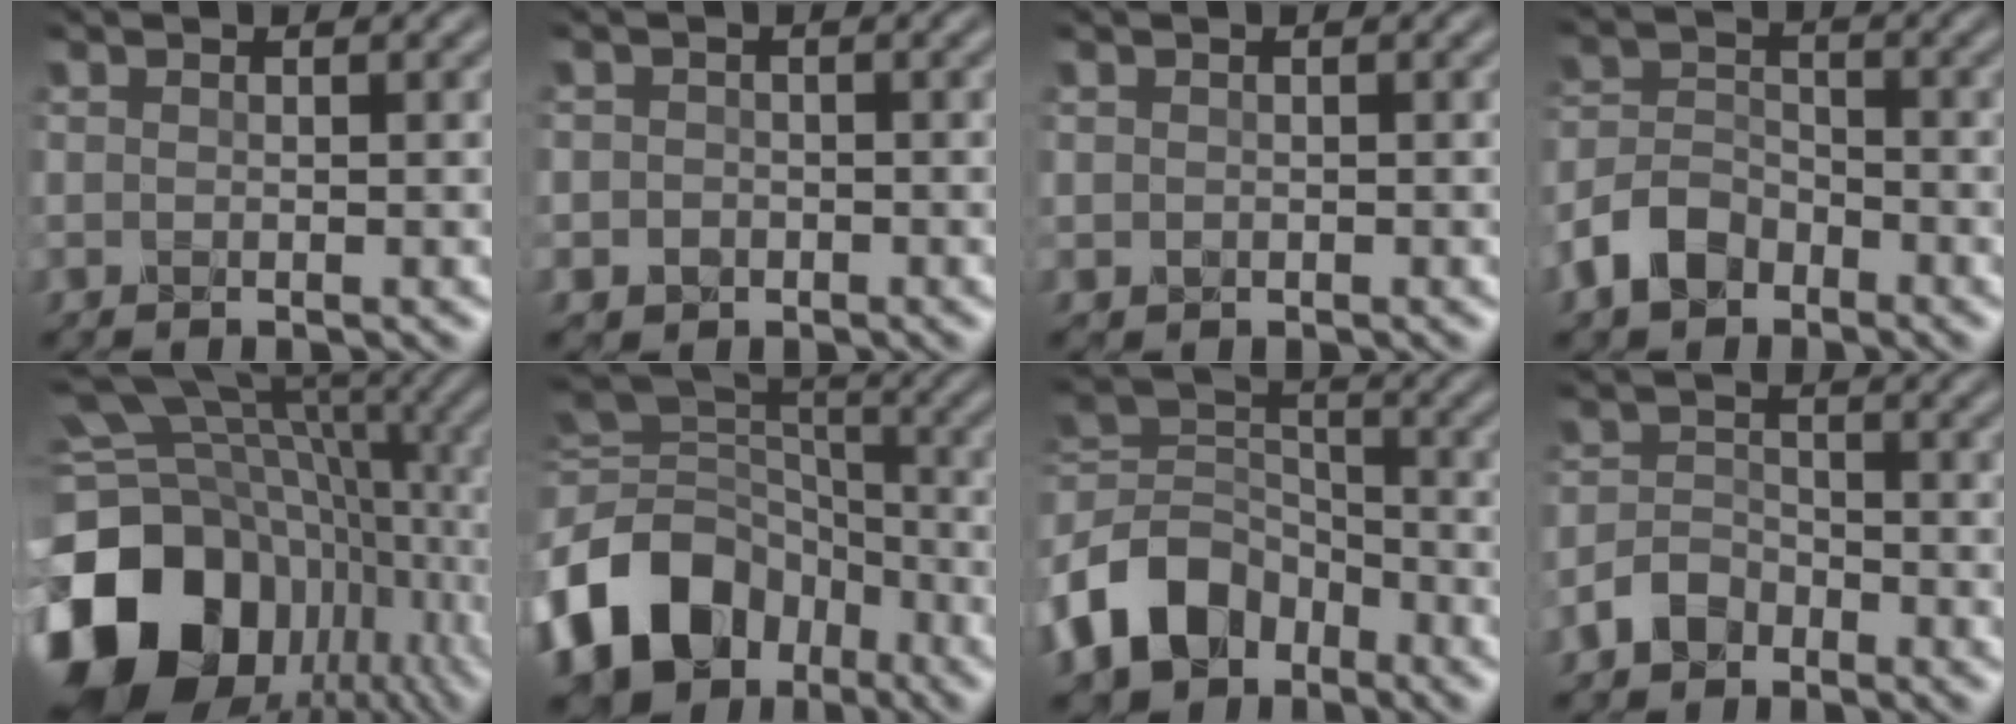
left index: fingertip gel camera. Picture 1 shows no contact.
{"total": 1.6, "force": [-0.5, 1.5, 0.3], "torque": [0.012, -0.001, -0.011]}
{"total": 0.6, "force": [0.0, 0.6, 0.1], "torque": [0.003, -0.004, -0.001]}
{"total": 4.2, "force": [-2.7, 2.6, 1.8], "torque": [-0.035, 0.002, -0.064]}
{"total": 19.0, "force": [-4.5, 14.3, 11.6], "torque": [-0.234, -0.009, -0.064]}
{"total": 14.0, "force": [-6.2, 10.4, 7.1], "torque": [-0.166, -0.009, -0.120]}
{"total": 8.5, "force": [-4.8, 5.9, 3.9], "torque": [-0.073, 0.003, -0.112]}
{"total": 2.8, "force": [-2.0, 1.7, 1.0], "torque": [-0.016, 0.007, -0.046]}